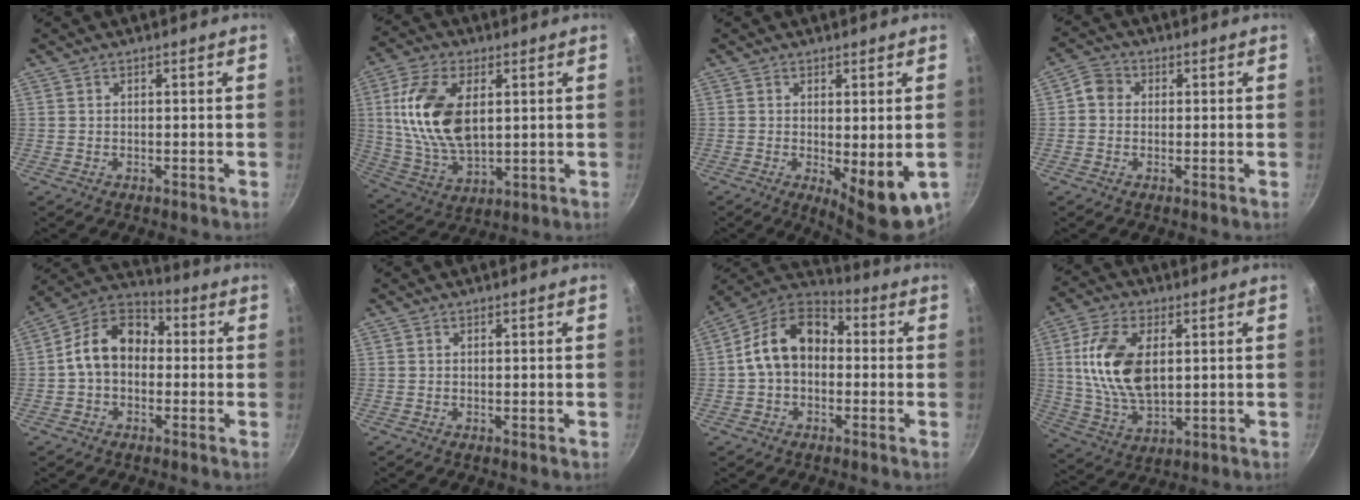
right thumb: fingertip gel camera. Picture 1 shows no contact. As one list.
[{"total": 16.1, "force": [3.2, 9.0, 13.0], "torque": [-0.242, -0.010, 0.067]}, {"total": 8.6, "force": [-1.6, 2.8, 8.0], "torque": [-0.097, -0.012, -0.009]}, {"total": 3.7, "force": [0.1, 3.3, 1.6], "torque": [-0.019, 0.008, -0.015]}, {"total": 11.8, "force": [-0.2, 8.8, 7.9], "torque": [-0.101, 0.040, -0.029]}, {"total": 0.0}, {"total": 13.2, "force": [0.1, 9.5, 9.2], "torque": [-0.129, 0.042, -0.019]}, {"total": 15.1, "force": [2.7, 8.4, 12.2], "torque": [-0.225, -0.009, 0.055]}]